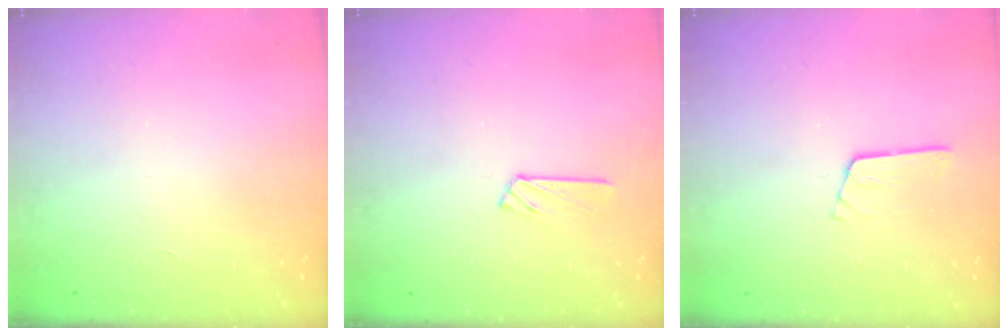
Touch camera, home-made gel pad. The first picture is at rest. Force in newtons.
{"total": 3.7, "press": 3.7, "slide": 0.4}
{"total": 2.3, "press": 2.3, "slide": 0.3}